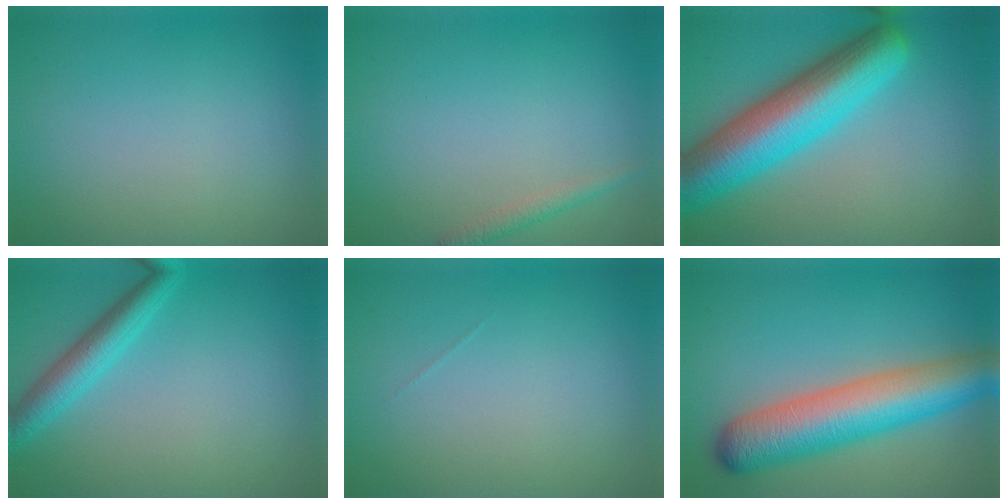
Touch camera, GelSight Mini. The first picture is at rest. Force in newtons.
{"total": 1.3, "press": 1.3, "slide": 0.1}
{"total": 10.2, "press": 10.2, "slide": 0.3}
{"total": 3.4, "press": 3.4, "slide": 0.1}
{"total": 0.0}
{"total": 9.0, "press": 8.9, "slide": 0.3}